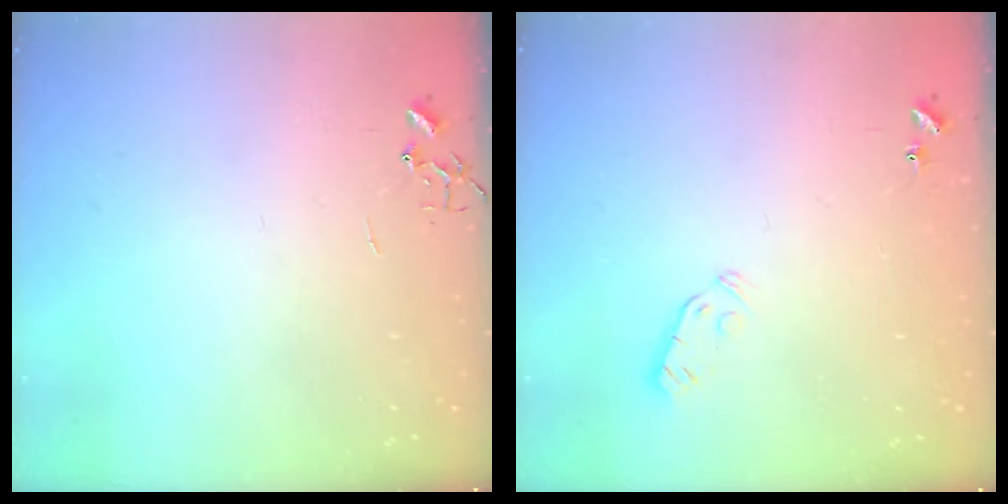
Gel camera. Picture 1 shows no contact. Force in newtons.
{"total": 3.3, "press": 3.1, "slide": 1.0}